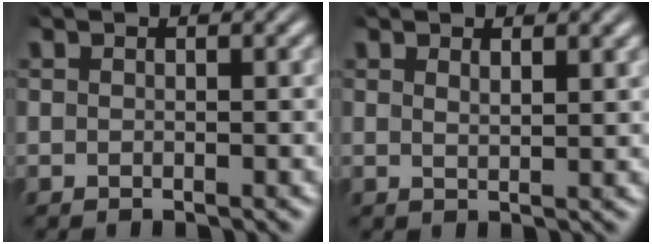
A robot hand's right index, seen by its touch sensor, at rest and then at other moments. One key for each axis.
{"total": 1.2, "fx": 0.9, "fy": -0.6, "fz": 0.5, "tx": -0.009, "ty": -0.010, "tz": 0.023}